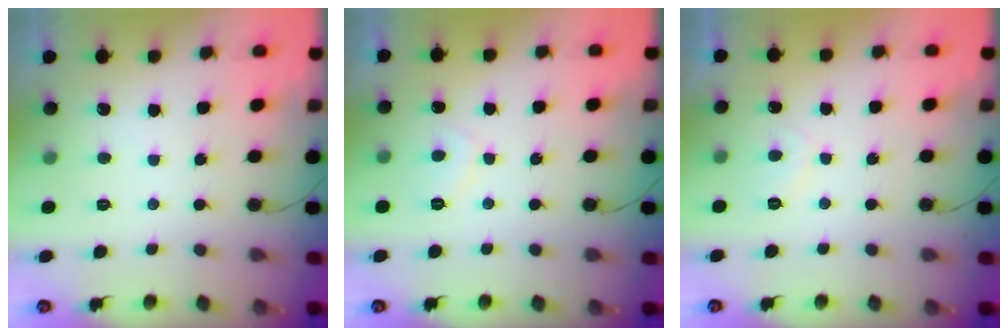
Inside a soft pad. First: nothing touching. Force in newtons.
{"total": 2.5, "press": 2.4, "slide": 0.8}
{"total": 1.3, "press": 1.2, "slide": 0.6}